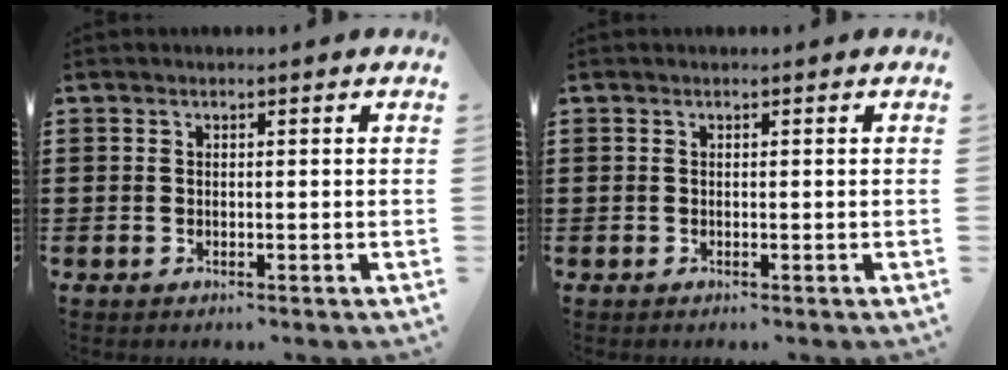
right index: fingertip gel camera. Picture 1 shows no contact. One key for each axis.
{"total": 0.0}